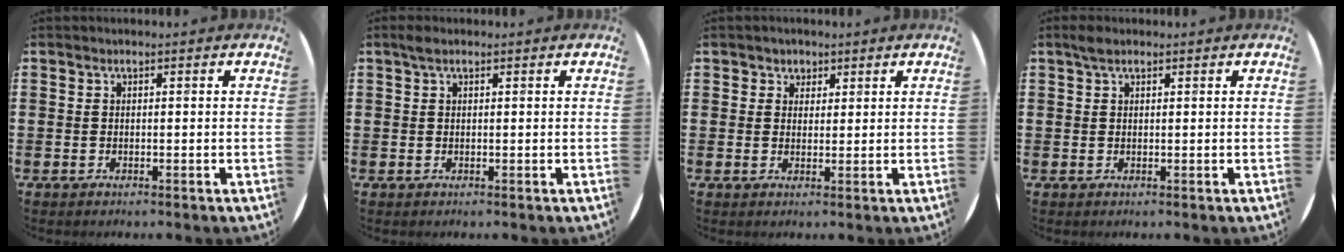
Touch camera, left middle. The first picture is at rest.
{"total": 1.0, "force": [0.6, 0.4, 0.7], "torque": [-0.015, 0.005, 0.009]}
{"total": 2.3, "force": [1.7, 1.6, 0.0], "torque": [0.004, 0.004, 0.030]}
{"total": 1.4, "force": [1.0, 0.6, 0.9], "torque": [-0.019, 0.005, 0.018]}